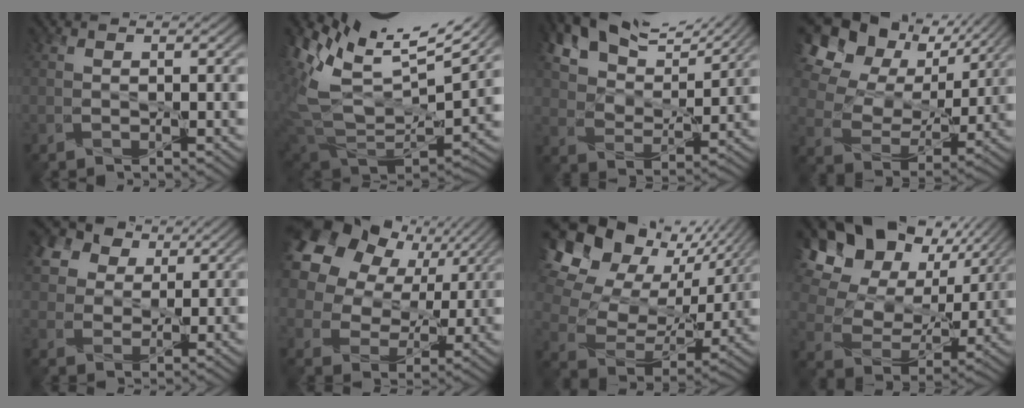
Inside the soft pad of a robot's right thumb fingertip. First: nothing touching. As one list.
[{"total": 12.8, "force": [8.1, 6.4, 7.6], "torque": [-0.184, 0.005, 0.162]}, {"total": 14.5, "force": [11.1, 6.2, 7.0], "torque": [-0.161, 0.006, 0.181]}, {"total": 18.0, "force": [9.7, 12.4, 8.6], "torque": [-0.235, 0.058, 0.196]}, {"total": 10.4, "force": [6.2, 7.3, 4.1], "torque": [-0.138, 0.037, 0.118]}, {"total": 22.8, "force": [12.1, 16.6, 10.0], "torque": [-0.288, 0.060, 0.222]}, {"total": 21.0, "force": [10.1, 15.0, 10.6], "torque": [-0.269, 0.057, 0.200]}, {"total": 18.7, "force": [9.5, 13.3, 9.1], "torque": [-0.244, 0.064, 0.194]}]